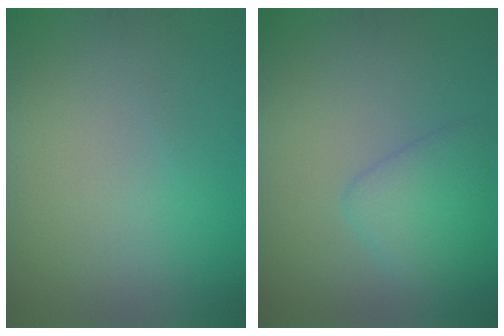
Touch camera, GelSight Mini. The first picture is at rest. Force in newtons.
{"total": 2.7, "press": 2.7, "slide": 0.0}